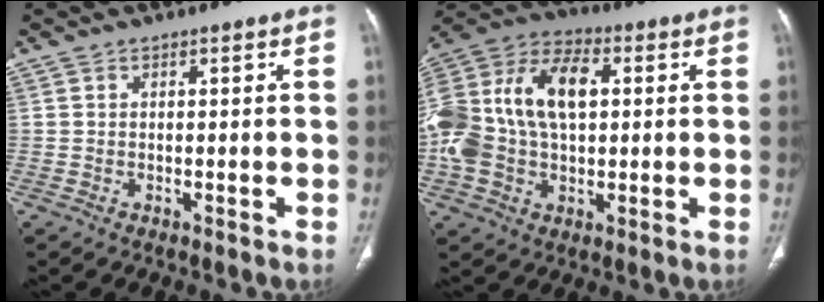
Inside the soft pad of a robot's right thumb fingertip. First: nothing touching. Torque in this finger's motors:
{"motor_torque": [2.11, 2.03, 1.60, -0.05, 0.25]}